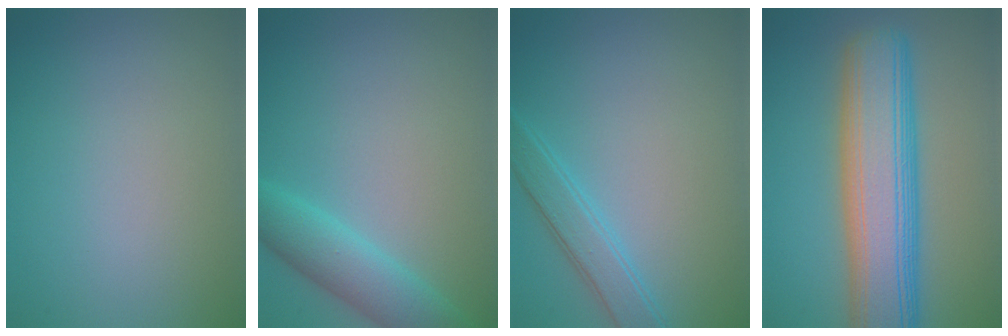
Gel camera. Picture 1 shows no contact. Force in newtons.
{"total": 4.2, "press": 4.2, "slide": 0.1}
{"total": 2.8, "press": 2.8, "slide": 0.2}
{"total": 10.8, "press": 10.8, "slide": 0.4}